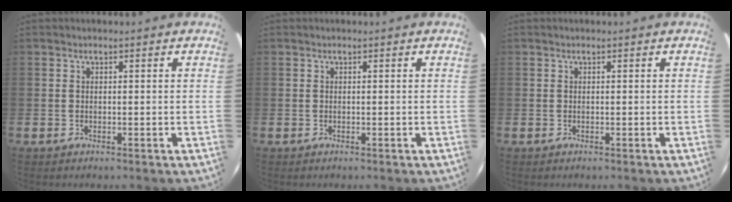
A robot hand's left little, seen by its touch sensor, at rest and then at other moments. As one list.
[{"total": 0.0}, {"total": 0.0}]